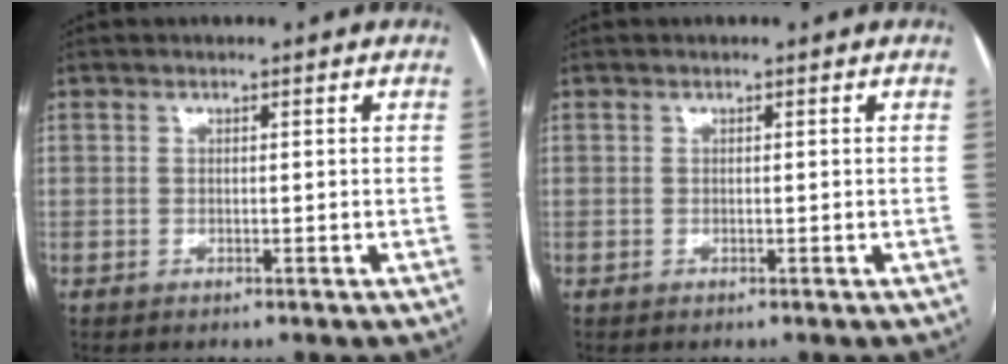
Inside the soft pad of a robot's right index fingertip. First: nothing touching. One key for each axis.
{"total": 0.0}